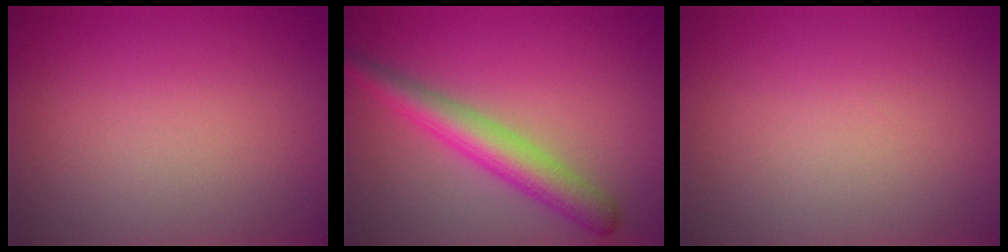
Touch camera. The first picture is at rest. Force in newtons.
{"total": 4.5, "press": 4.5, "slide": 0.2}
{"total": 0.0}